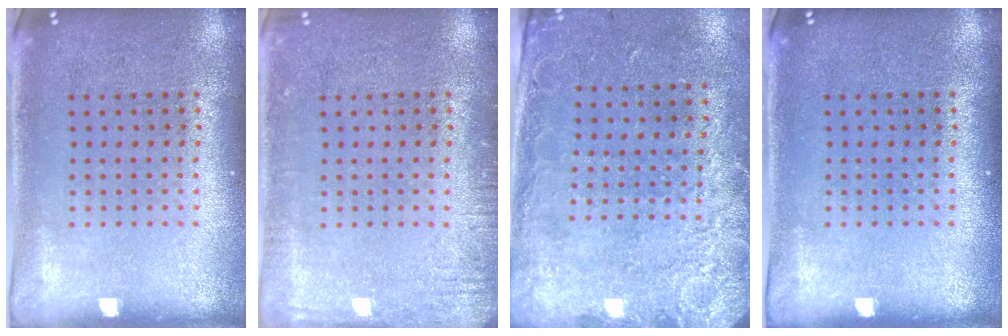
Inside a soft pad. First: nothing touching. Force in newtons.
{"total": 2.0, "press": 1.9, "slide": 0.2}
{"total": 2.6, "press": 1.9, "slide": 1.8}
{"total": 0.0}